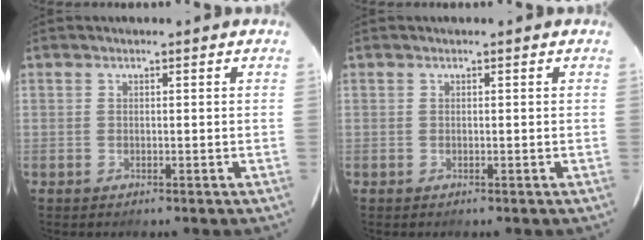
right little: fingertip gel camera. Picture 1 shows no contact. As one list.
[{"total": 0.0}]